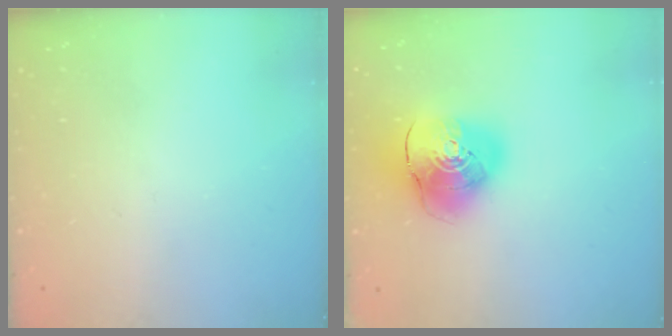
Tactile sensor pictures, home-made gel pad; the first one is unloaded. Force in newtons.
{"total": 14.4, "press": 14.2, "slide": 2.1}